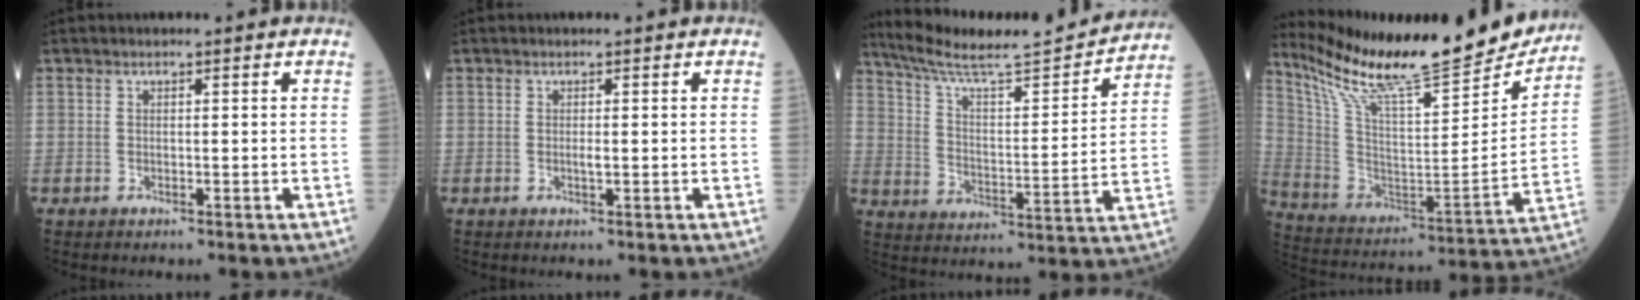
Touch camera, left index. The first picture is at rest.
{"total": 0.7, "force": [0.0, 0.1, 0.7], "torque": [-0.017, -0.002, 0.000]}
{"total": 20.1, "force": [18.5, 0.9, 7.6], "torque": [-0.129, -0.018, 0.277]}
{"total": 26.9, "force": [23.6, 3.1, 12.5], "torque": [-0.226, -0.061, 0.360]}